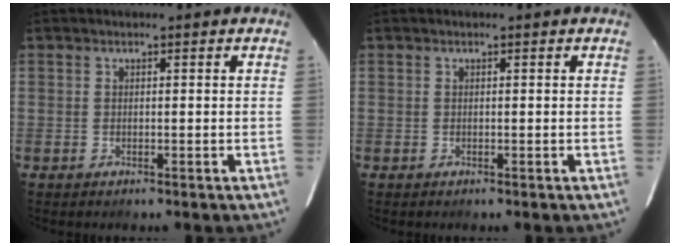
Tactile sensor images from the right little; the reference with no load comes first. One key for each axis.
{"total": 0.0}